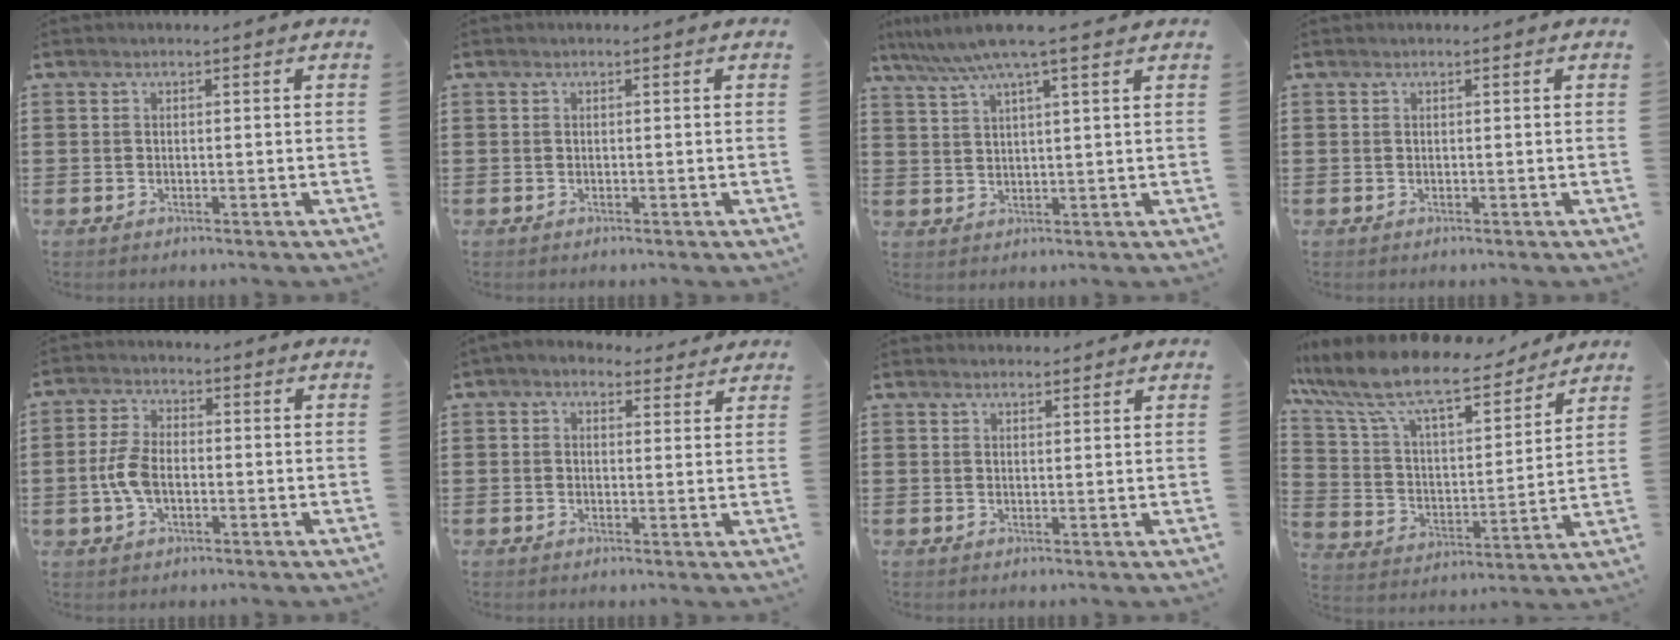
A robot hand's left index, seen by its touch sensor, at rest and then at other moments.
{"total": 0.0}
{"total": 6.8, "force": [5.1, 0.0, 4.5], "torque": [-0.101, -0.013, 0.088]}
{"total": 0.0}
{"total": 5.7, "force": [-1.1, 3.0, 4.7], "torque": [-0.119, -0.005, -0.027]}
{"total": 2.4, "force": [1.9, 1.2, 0.9], "torque": [-0.017, -0.004, 0.032]}
{"total": 1.4, "force": [1.4, 0.2, 0.1], "torque": [-0.005, 0.001, 0.027]}
{"total": 10.8, "force": [9.0, 2.1, 5.6], "torque": [-0.148, -0.055, 0.154]}